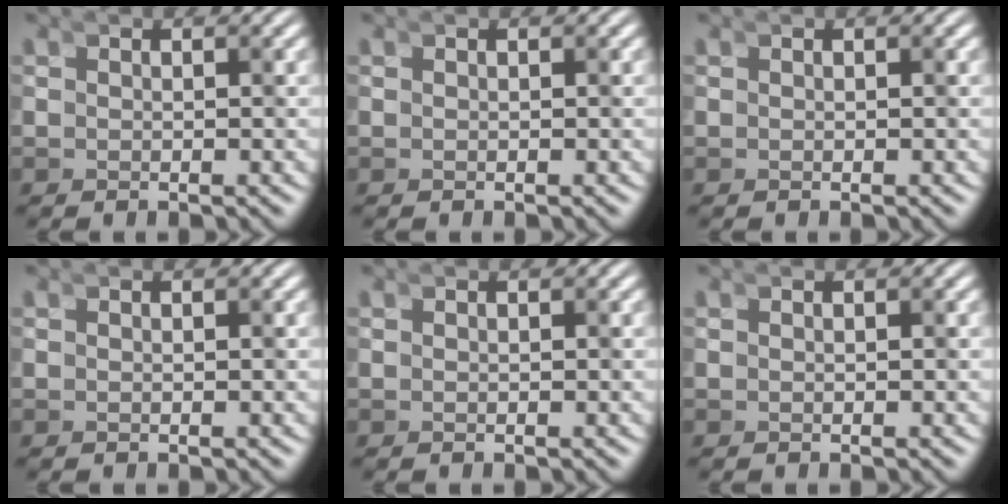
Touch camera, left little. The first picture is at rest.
{"total": 0.0}
{"total": 0.0}
{"total": 0.0}
{"total": 0.0}
{"total": 0.0}